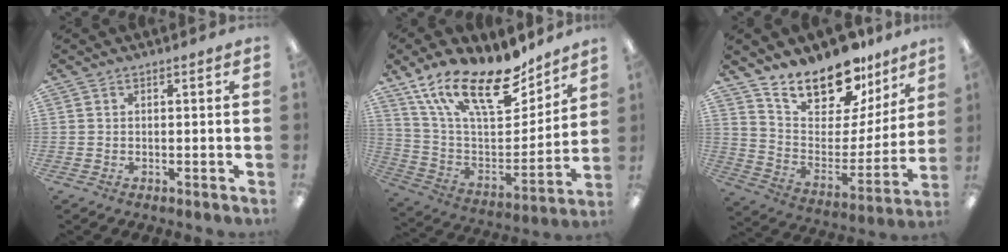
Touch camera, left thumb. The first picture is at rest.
{"total": 21.8, "force": [15.1, 8.5, 13.3], "torque": [-0.243, -0.092, 0.266]}
{"total": 18.9, "force": [15.7, 7.8, 7.0], "torque": [-0.122, -0.121, 0.280]}